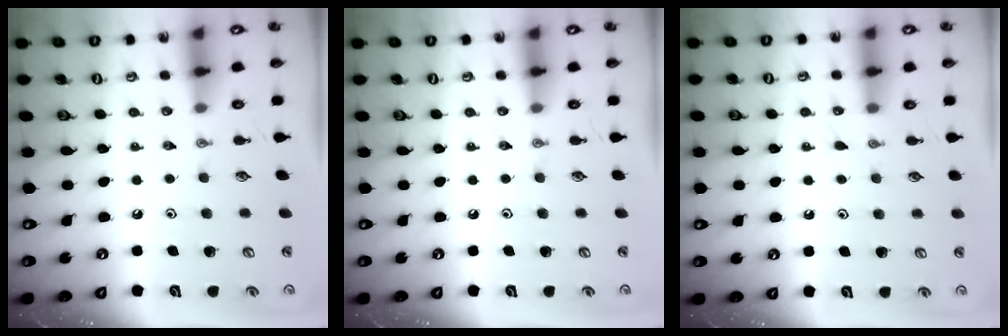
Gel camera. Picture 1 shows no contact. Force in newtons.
{"total": 0.0}
{"total": 2.9, "press": 2.8, "slide": 0.4}